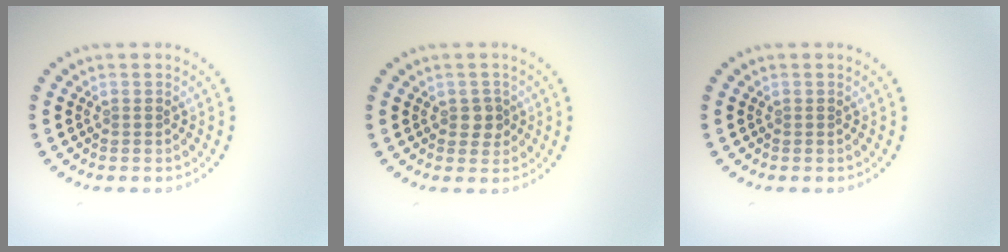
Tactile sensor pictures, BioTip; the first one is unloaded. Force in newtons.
{"total": 1.6, "press": 1.5, "slide": 0.4}
{"total": 0.0}